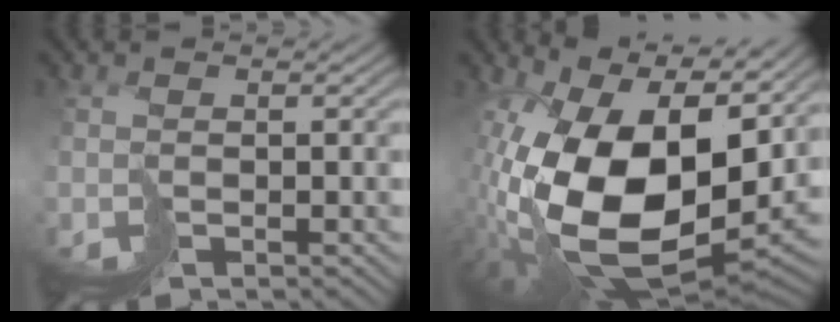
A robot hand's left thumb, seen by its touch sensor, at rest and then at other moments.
{"total": 19.7, "force": [2.2, 11.8, 15.6], "torque": [-0.330, -0.054, 0.067]}